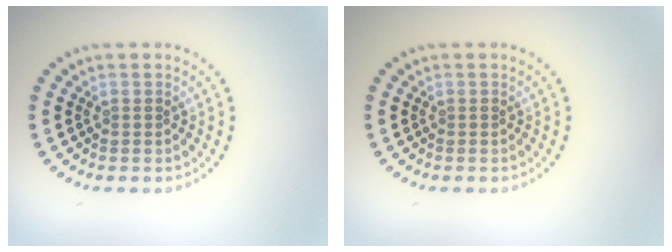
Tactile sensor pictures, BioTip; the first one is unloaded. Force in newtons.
{"total": 0.0}